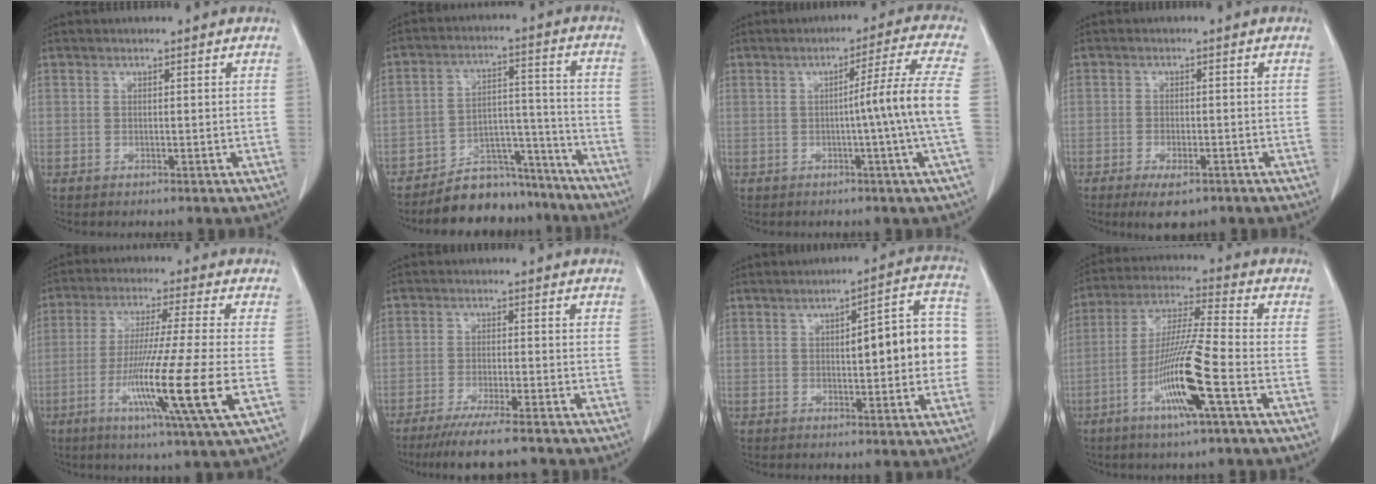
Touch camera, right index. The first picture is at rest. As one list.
[{"total": 10.8, "force": [-9.7, 4.4, 1.8], "torque": [-0.004, 0.063, -0.156]}, {"total": 8.7, "force": [-0.9, -2.5, 8.3], "torque": [-0.113, 0.002, -0.012]}, {"total": 4.8, "force": [-3.1, 1.6, 3.2], "torque": [-0.052, -0.006, -0.045]}, {"total": 15.0, "force": [-4.5, -1.9, 14.2], "torque": [-0.271, -0.033, -0.085]}, {"total": 9.7, "force": [-8.1, 0.4, 5.2], "torque": [-0.078, -0.024, -0.129]}, {"total": 11.9, "force": [0.2, 3.0, 11.5], "torque": [-0.140, 0.036, 0.003]}, {"total": 12.9, "force": [-5.1, -0.3, 11.9], "torque": [-0.236, -0.011, -0.099]}]